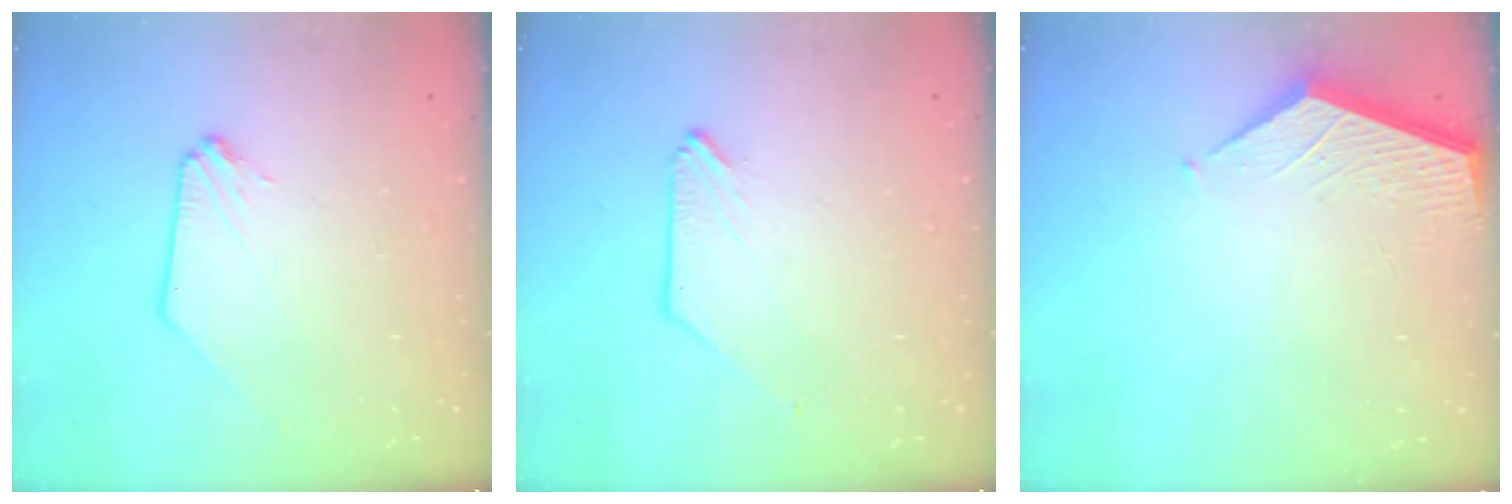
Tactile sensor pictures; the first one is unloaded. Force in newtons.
{"total": 0.0}
{"total": 3.6, "press": 3.6, "slide": 0.3}